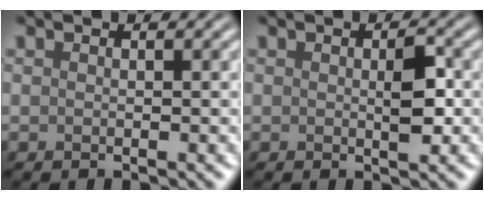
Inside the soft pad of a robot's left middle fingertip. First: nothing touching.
{"total": 1.9, "force": [-0.1, 0.5, 1.9], "torque": [-0.036, -0.002, 0.002]}